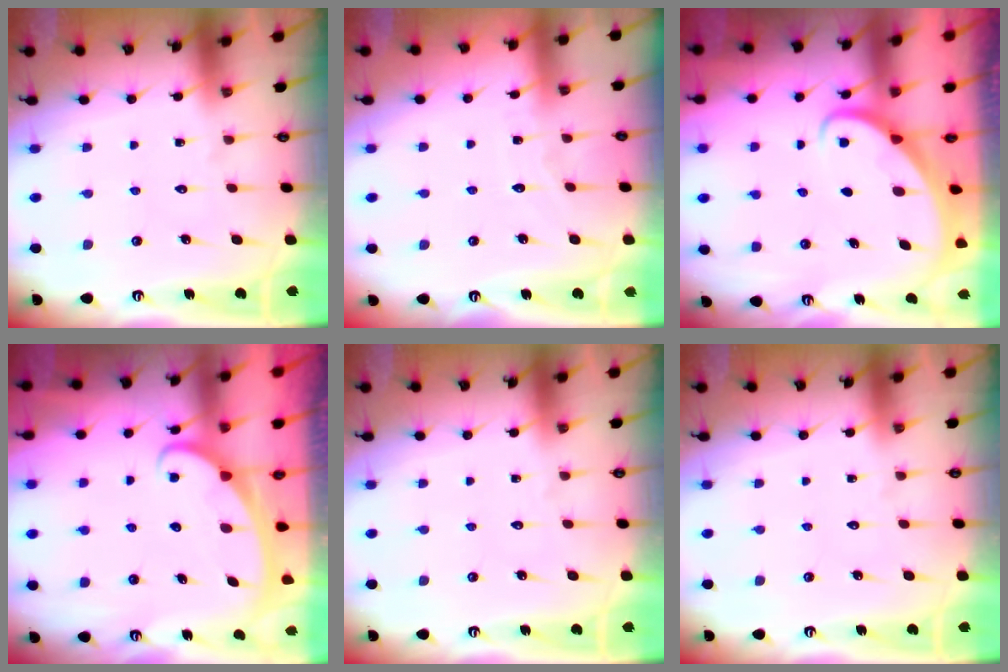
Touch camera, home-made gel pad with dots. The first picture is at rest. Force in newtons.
{"total": 3.1, "press": 3.1, "slide": 0.1}
{"total": 2.2, "press": 2.2, "slide": 0.2}
{"total": 2.3, "press": 2.3, "slide": 0.4}
{"total": 0.0}
{"total": 0.0}